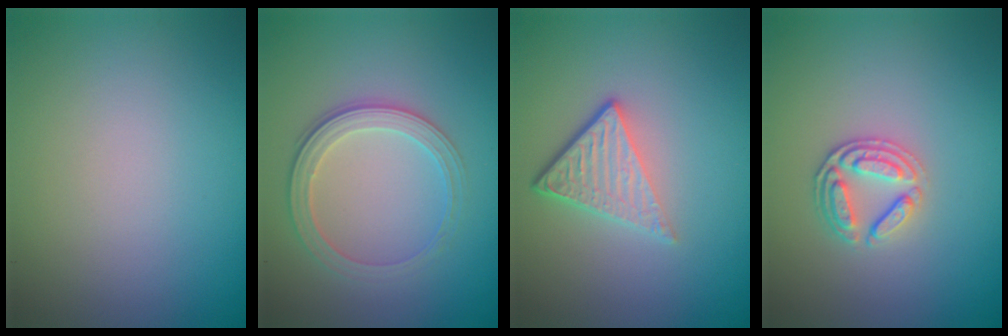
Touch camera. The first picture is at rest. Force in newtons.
{"total": 2.8, "press": 2.6, "slide": 0.8}
{"total": 4.0, "press": 2.7, "slide": 2.9}
{"total": 2.6, "press": 2.4, "slide": 1.0}